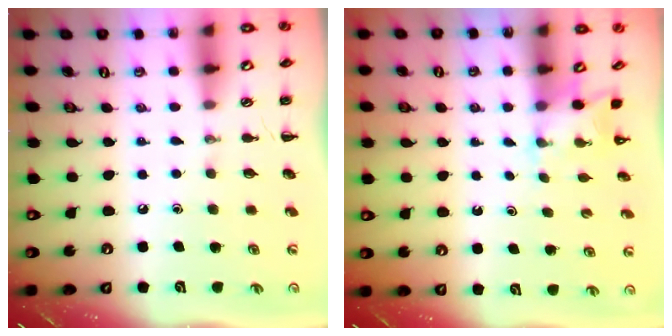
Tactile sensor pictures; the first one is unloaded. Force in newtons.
{"total": 2.2, "press": 2.1, "slide": 0.7}